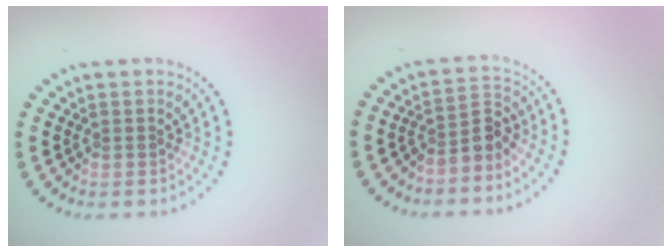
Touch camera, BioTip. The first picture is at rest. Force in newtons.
{"total": 2.7, "press": 2.0, "slide": 1.8}